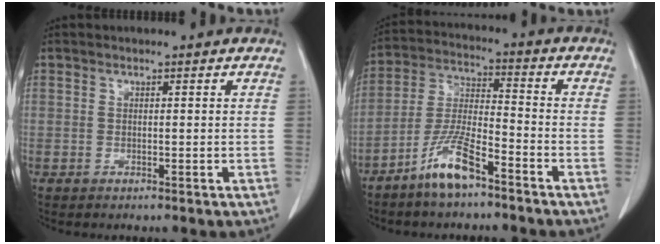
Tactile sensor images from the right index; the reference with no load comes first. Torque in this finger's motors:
{"motor_torque": [0.24, -0.19, 0.21, 0.15]}